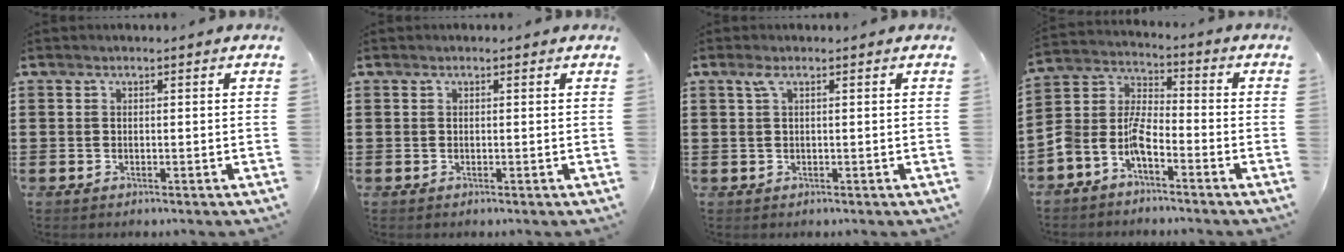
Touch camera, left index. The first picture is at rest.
{"total": 0.0}
{"total": 1.7, "force": [0.4, 0.4, 1.6], "torque": [-0.032, 0.003, 0.007]}
{"total": 6.3, "force": [-4.7, 2.5, 3.5], "torque": [-0.099, -0.012, -0.100]}